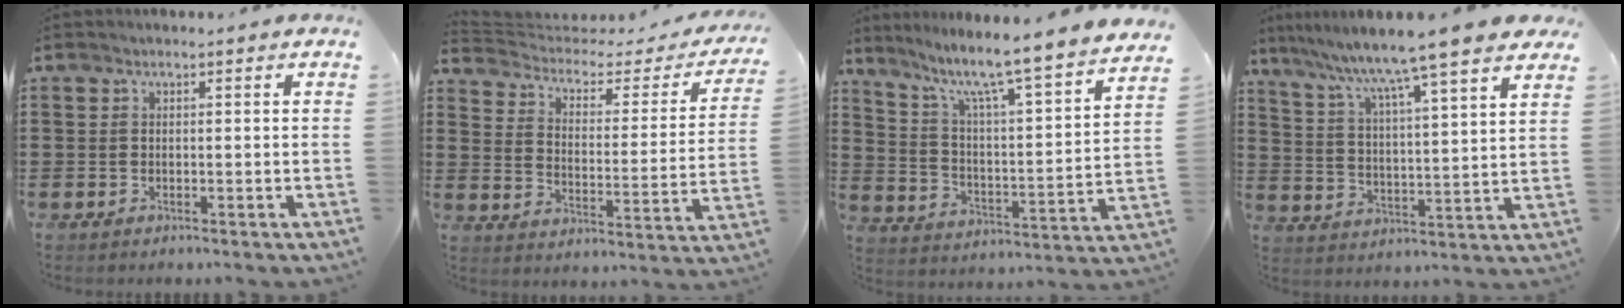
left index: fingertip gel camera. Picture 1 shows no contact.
{"total": 2.7, "force": [2.0, 1.3, 1.3], "torque": [-0.045, -0.019, 0.024]}
{"total": 7.3, "force": [6.0, -0.4, 4.1], "torque": [-0.106, -0.059, 0.090]}
{"total": 7.2, "force": [6.1, -1.4, 3.5], "torque": [-0.094, -0.053, 0.091]}